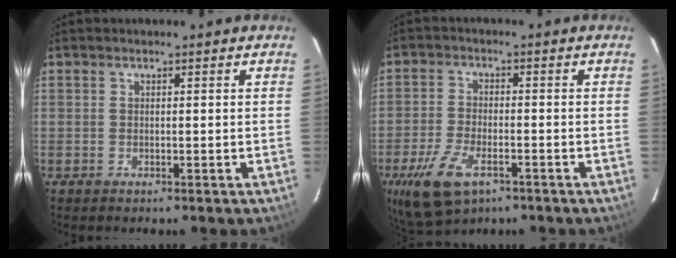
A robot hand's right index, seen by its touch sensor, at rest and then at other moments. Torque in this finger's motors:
{"motor_torque": [0.90, -0.87, 0.51, 0.11]}